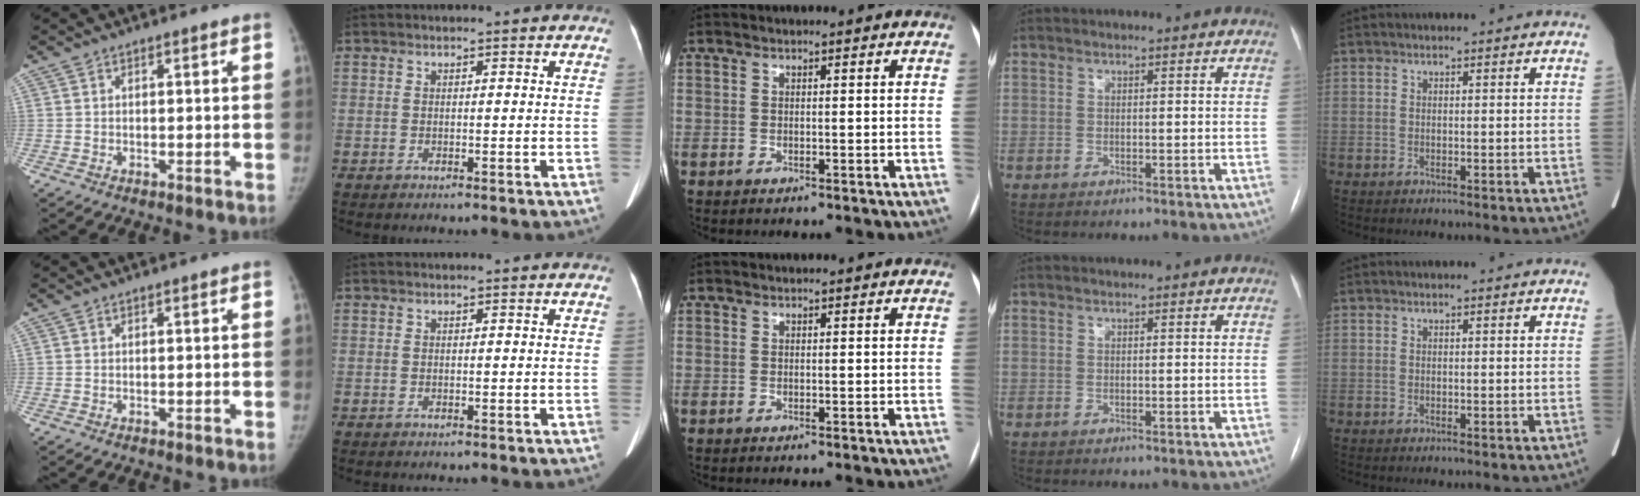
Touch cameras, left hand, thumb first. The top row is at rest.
{}